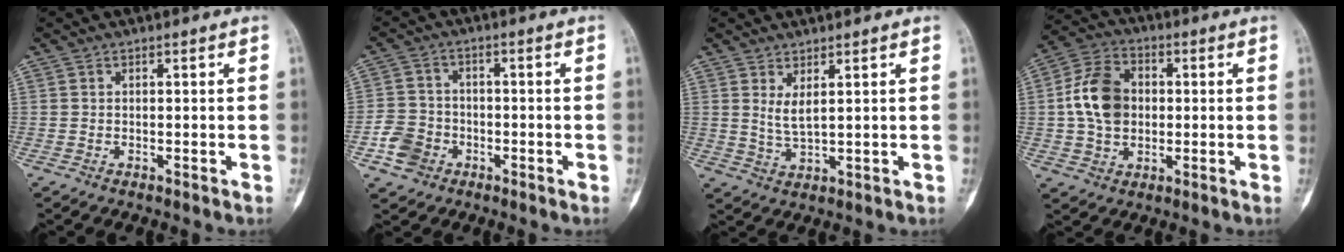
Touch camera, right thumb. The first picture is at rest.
{"total": 6.3, "force": [-3.0, 5.1, 2.2], "torque": [-0.025, 0.022, -0.056]}
{"total": 3.3, "force": [1.4, 0.9, 2.8], "torque": [-0.053, -0.019, 0.035]}
{"total": 11.5, "force": [0.4, 8.5, 7.7], "torque": [-0.121, 0.017, -0.001]}